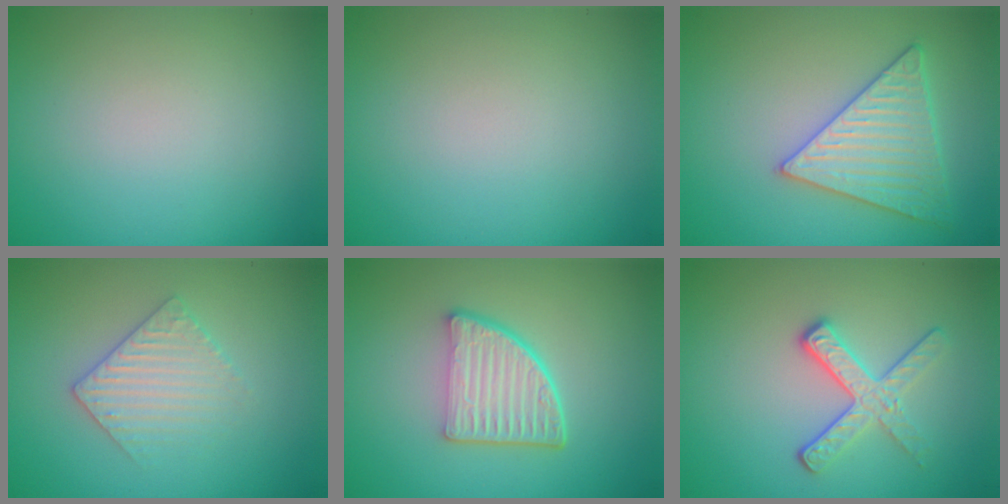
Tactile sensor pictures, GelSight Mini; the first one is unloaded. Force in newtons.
{"total": 0.0}
{"total": 4.6, "press": 4.2, "slide": 1.9}
{"total": 3.0, "press": 2.9, "slide": 0.6}
{"total": 5.3, "press": 3.8, "slide": 3.8}
{"total": 3.1, "press": 2.5, "slide": 1.9}